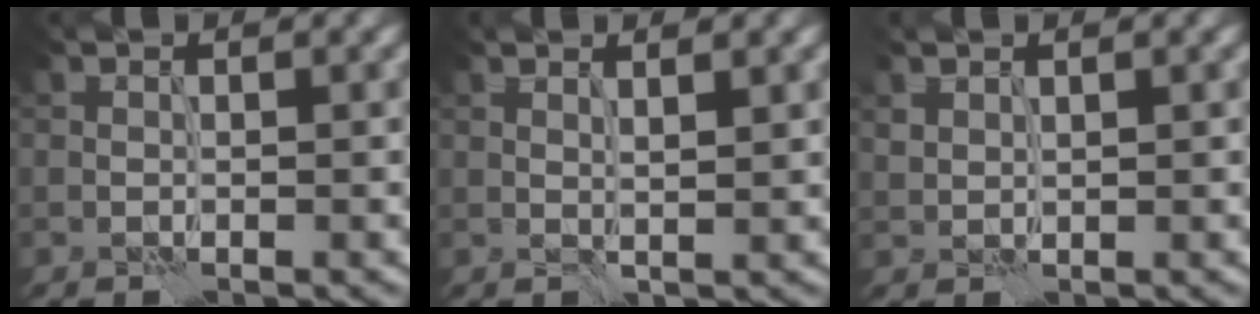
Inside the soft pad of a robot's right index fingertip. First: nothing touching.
{"total": 1.2, "force": [0.8, -0.1, 0.9], "torque": [-0.014, -0.001, 0.014]}
{"total": 1.0, "force": [0.9, 0.3, 0.2], "torque": [-0.009, -0.001, 0.021]}